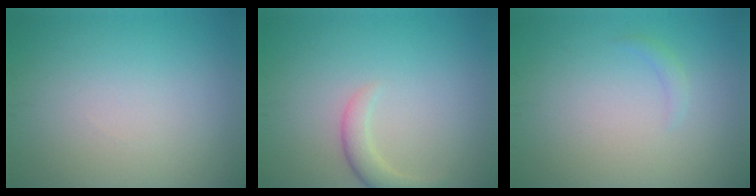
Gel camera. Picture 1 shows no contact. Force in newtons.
{"total": 2.3, "press": 2.3, "slide": 0.2}
{"total": 0.9, "press": 0.9, "slide": 0.1}